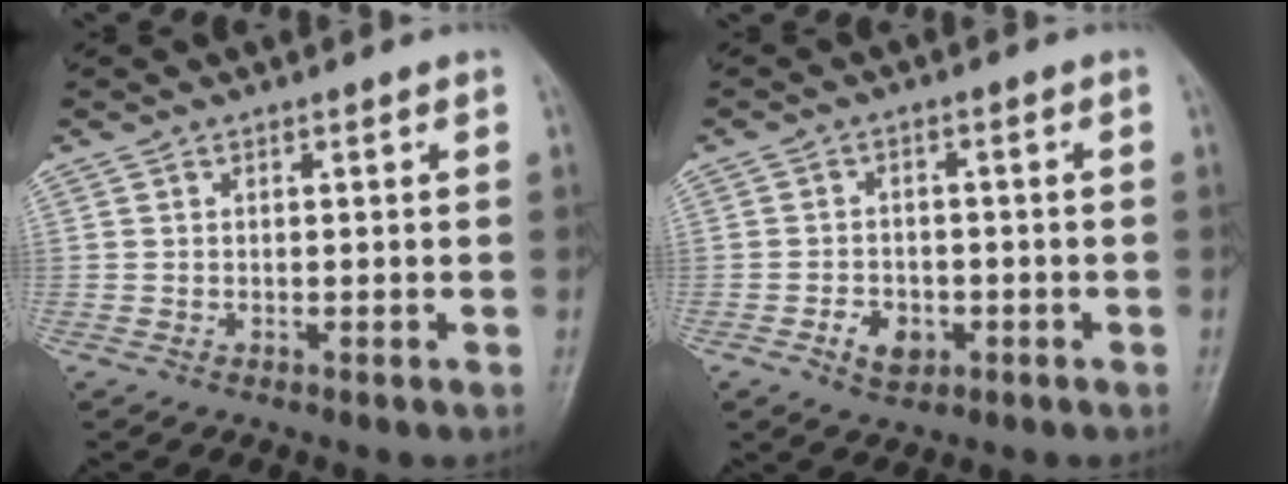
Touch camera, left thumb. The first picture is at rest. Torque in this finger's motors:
{"motor_torque": [-0.09, 0.22, 0.03, 0.15, 0.03]}